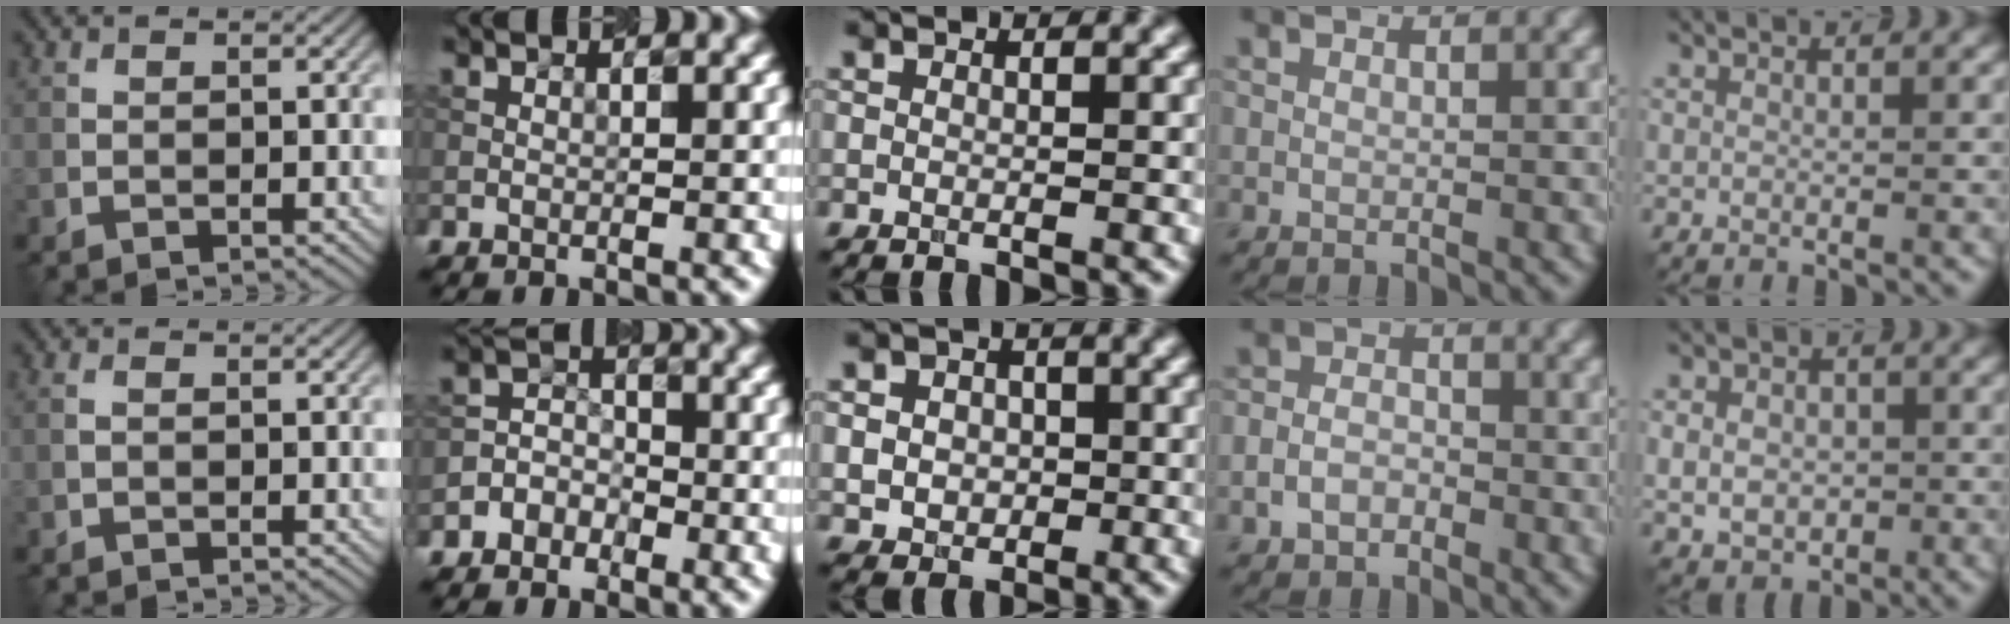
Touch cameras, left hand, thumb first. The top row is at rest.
{"thumb": {"total": 0.8, "force": [0.0, 0.3, 0.7], "torque": [-0.020, 0.003, -0.003]}, "index": {"total": 2.6, "force": [-1.5, 2.1, 0.4], "torque": [0.019, 0.013, -0.039]}, "middle": {"total": 4.4, "force": [0.5, 3.7, 2.2], "torque": [-0.029, 0.013, -0.010]}, "ring": {"total": 2.4, "force": [-1.1, 1.8, 1.2], "torque": [-0.023, 0.002, -0.025]}, "little": {"total": 4.1, "force": [-0.3, 3.3, 2.4], "torque": [-0.035, -0.005, -0.006]}}